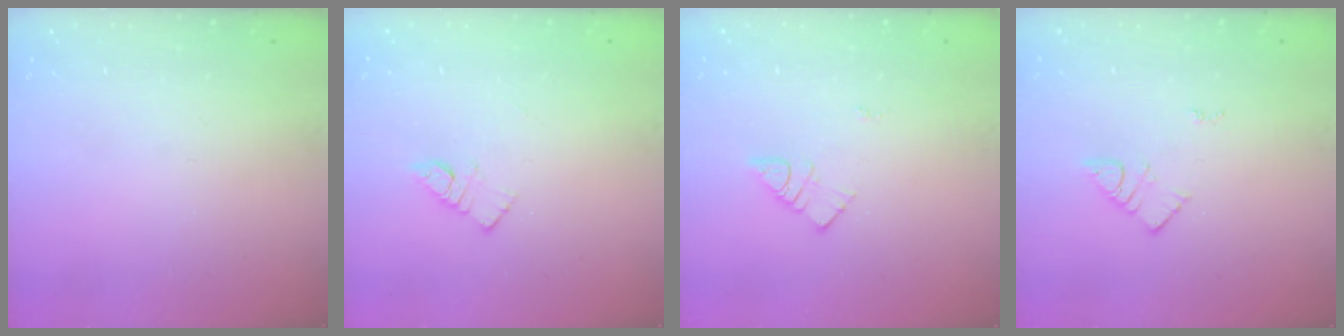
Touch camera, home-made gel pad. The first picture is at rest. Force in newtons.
{"total": 4.9, "press": 4.9, "slide": 0.2}
{"total": 5.8, "press": 5.8, "slide": 0.6}
{"total": 3.1, "press": 3.1, "slide": 0.2}